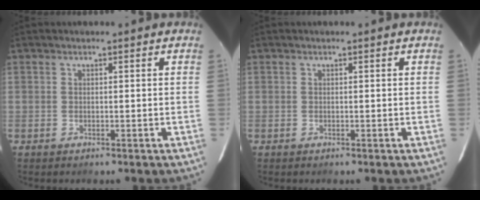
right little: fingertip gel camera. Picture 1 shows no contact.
{"total": 0.0}